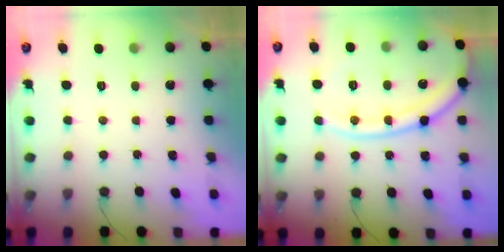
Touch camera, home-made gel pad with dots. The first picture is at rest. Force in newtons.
{"total": 16.5, "press": 16.4, "slide": 1.9}